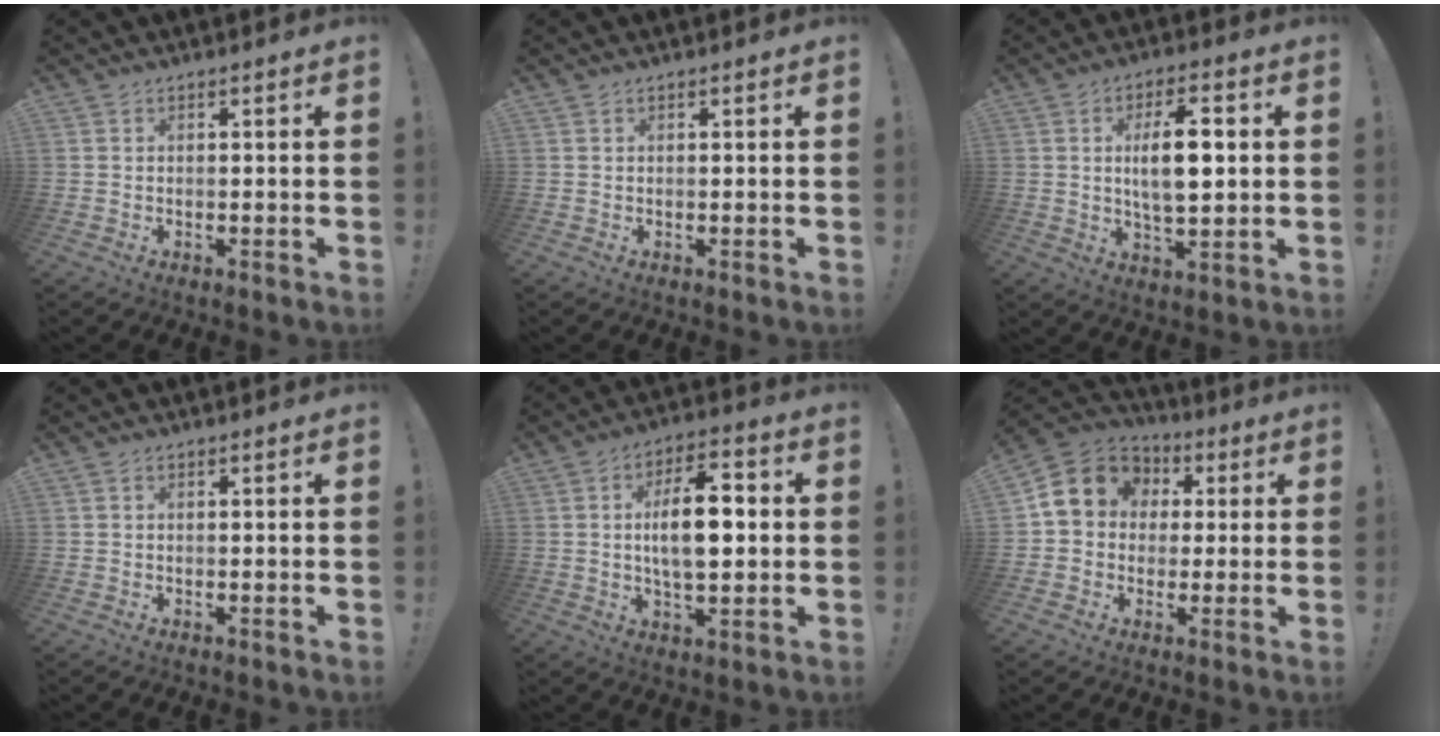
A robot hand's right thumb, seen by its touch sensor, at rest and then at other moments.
{"total": 0.0}
{"total": 11.3, "force": [1.8, 4.5, 10.2], "torque": [-0.168, -0.003, 0.025]}
{"total": 0.0}
{"total": 13.4, "force": [0.9, 6.4, 11.7], "torque": [-0.195, 0.003, 0.009]}
{"total": 13.0, "force": [2.9, 11.0, 6.3], "torque": [-0.095, 0.000, 0.060]}